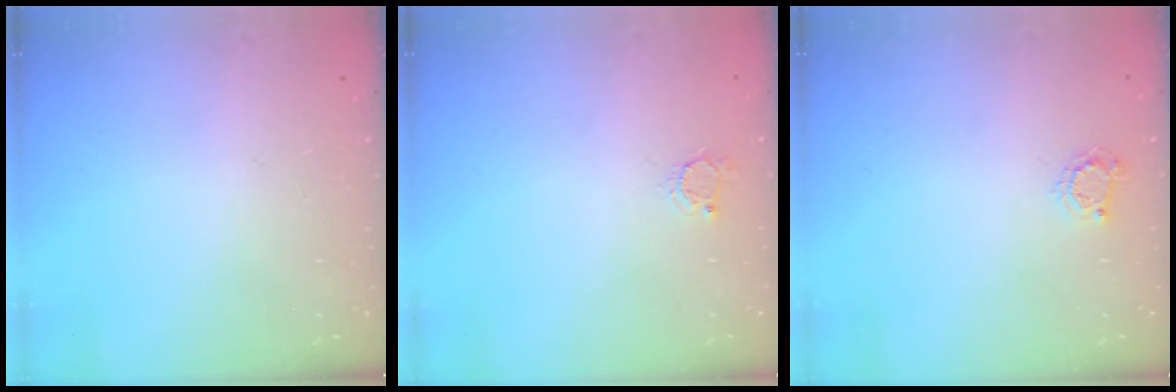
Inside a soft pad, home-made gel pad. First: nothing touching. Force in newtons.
{"total": 3.0, "press": 3.0, "slide": 0.4}
{"total": 3.7, "press": 3.6, "slide": 0.5}